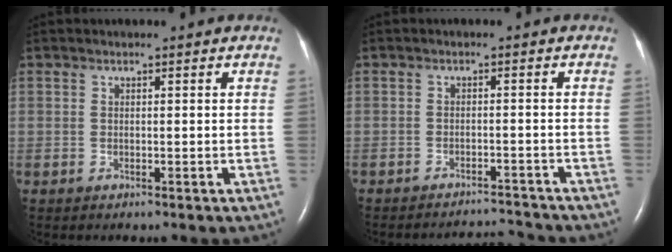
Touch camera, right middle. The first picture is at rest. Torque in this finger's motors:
{"motor_torque": [-0.55, -0.52, -0.13, -0.01]}